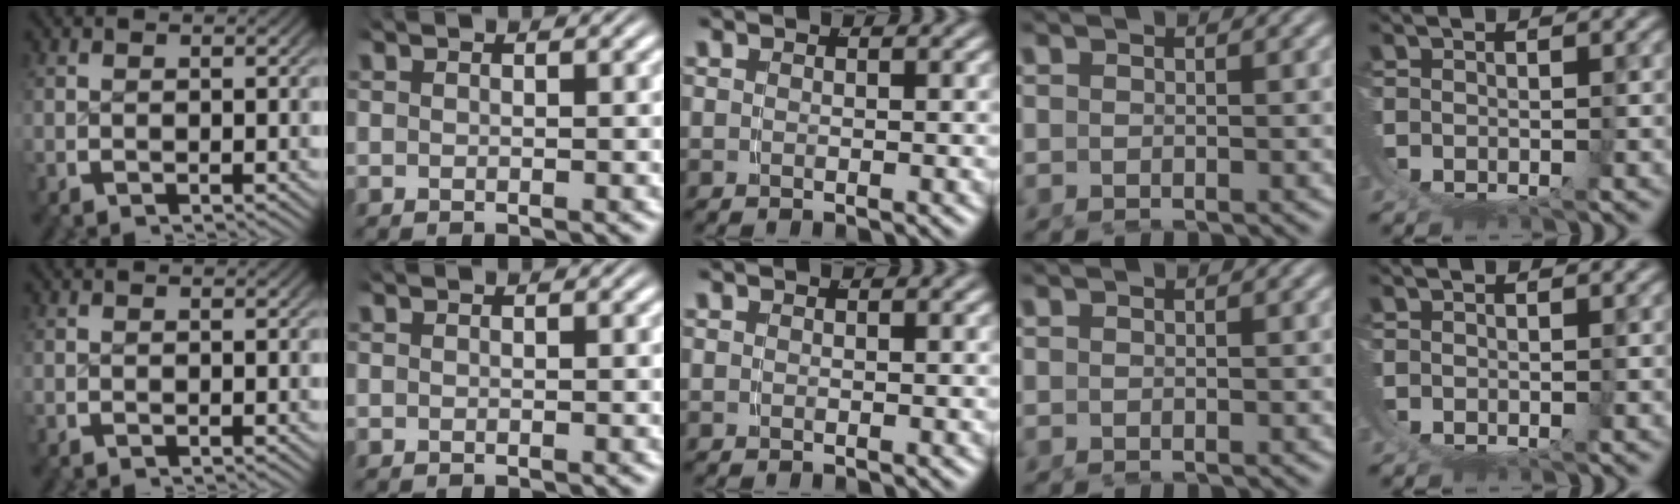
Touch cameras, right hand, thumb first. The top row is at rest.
{}